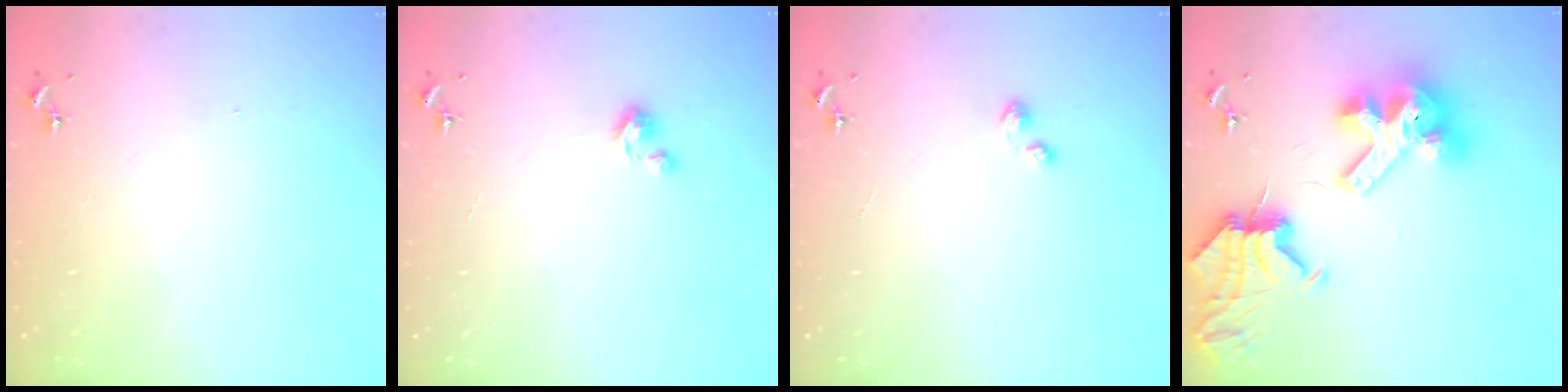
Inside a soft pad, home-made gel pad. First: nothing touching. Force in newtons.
{"total": 2.5, "press": 2.5, "slide": 0.3}
{"total": 2.2, "press": 2.2, "slide": 0.3}
{"total": 15.8, "press": 15.6, "slide": 2.1}